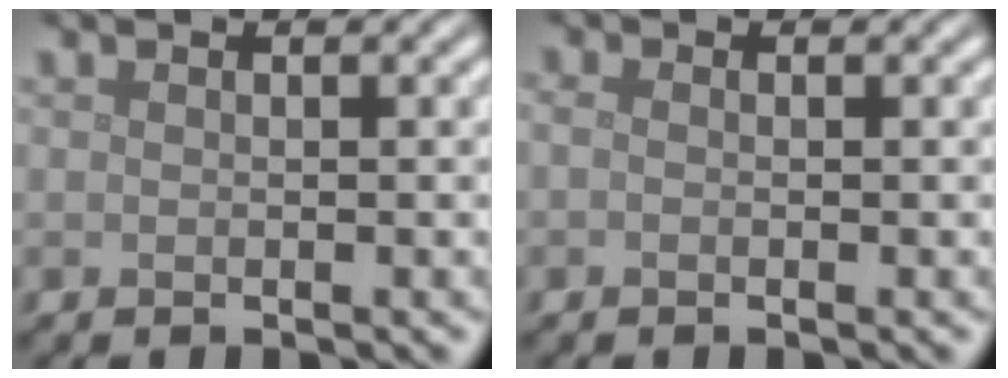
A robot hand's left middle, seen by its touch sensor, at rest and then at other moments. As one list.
[{"total": 0.6, "force": [-0.2, 0.4, 0.4], "torque": [-0.013, -0.002, -0.008]}]